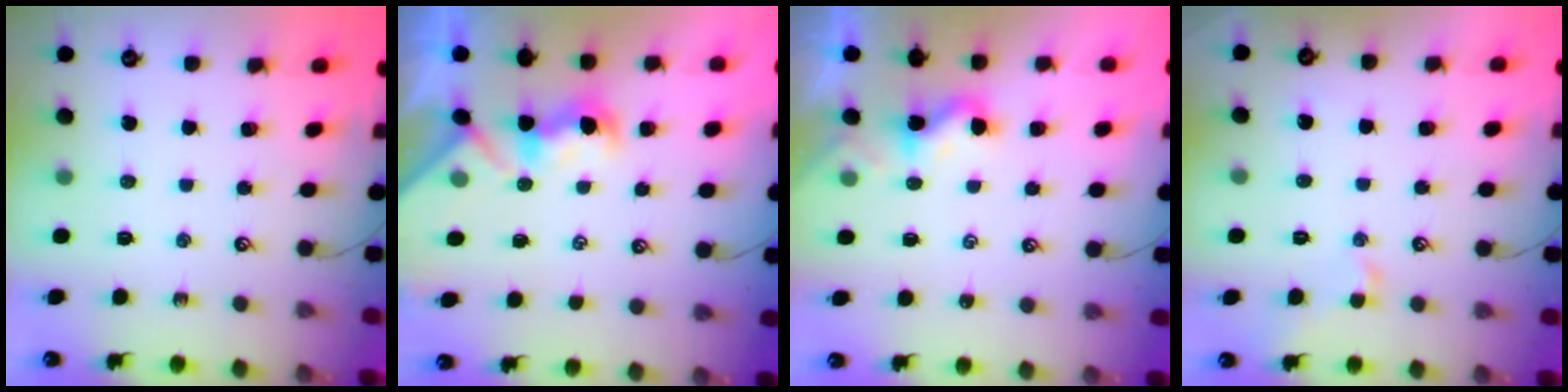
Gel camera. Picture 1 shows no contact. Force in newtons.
{"total": 2.8, "press": 2.6, "slide": 0.9}
{"total": 1.0, "press": 0.9, "slide": 0.5}
{"total": 1.9, "press": 1.8, "slide": 0.5}